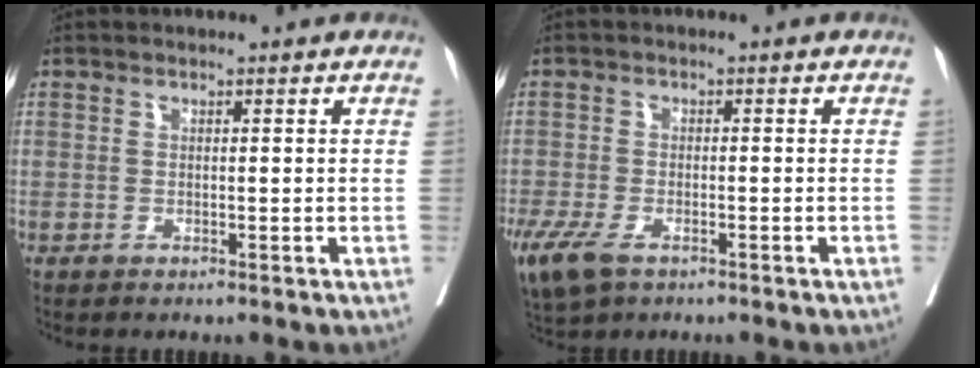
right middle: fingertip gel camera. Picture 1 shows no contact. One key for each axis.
{"total": 9.1, "fx": -5.6, "fy": 4.3, "fz": 5.9, "tx": -0.131, "ty": -0.018, "tz": -0.092}